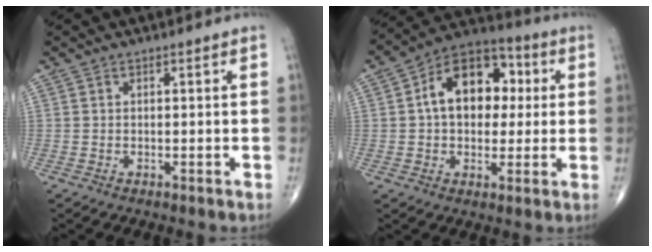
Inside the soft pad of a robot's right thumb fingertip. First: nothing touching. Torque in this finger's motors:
{"motor_torque": [0.58, 3.31, 1.01, 0.05, 0.11]}